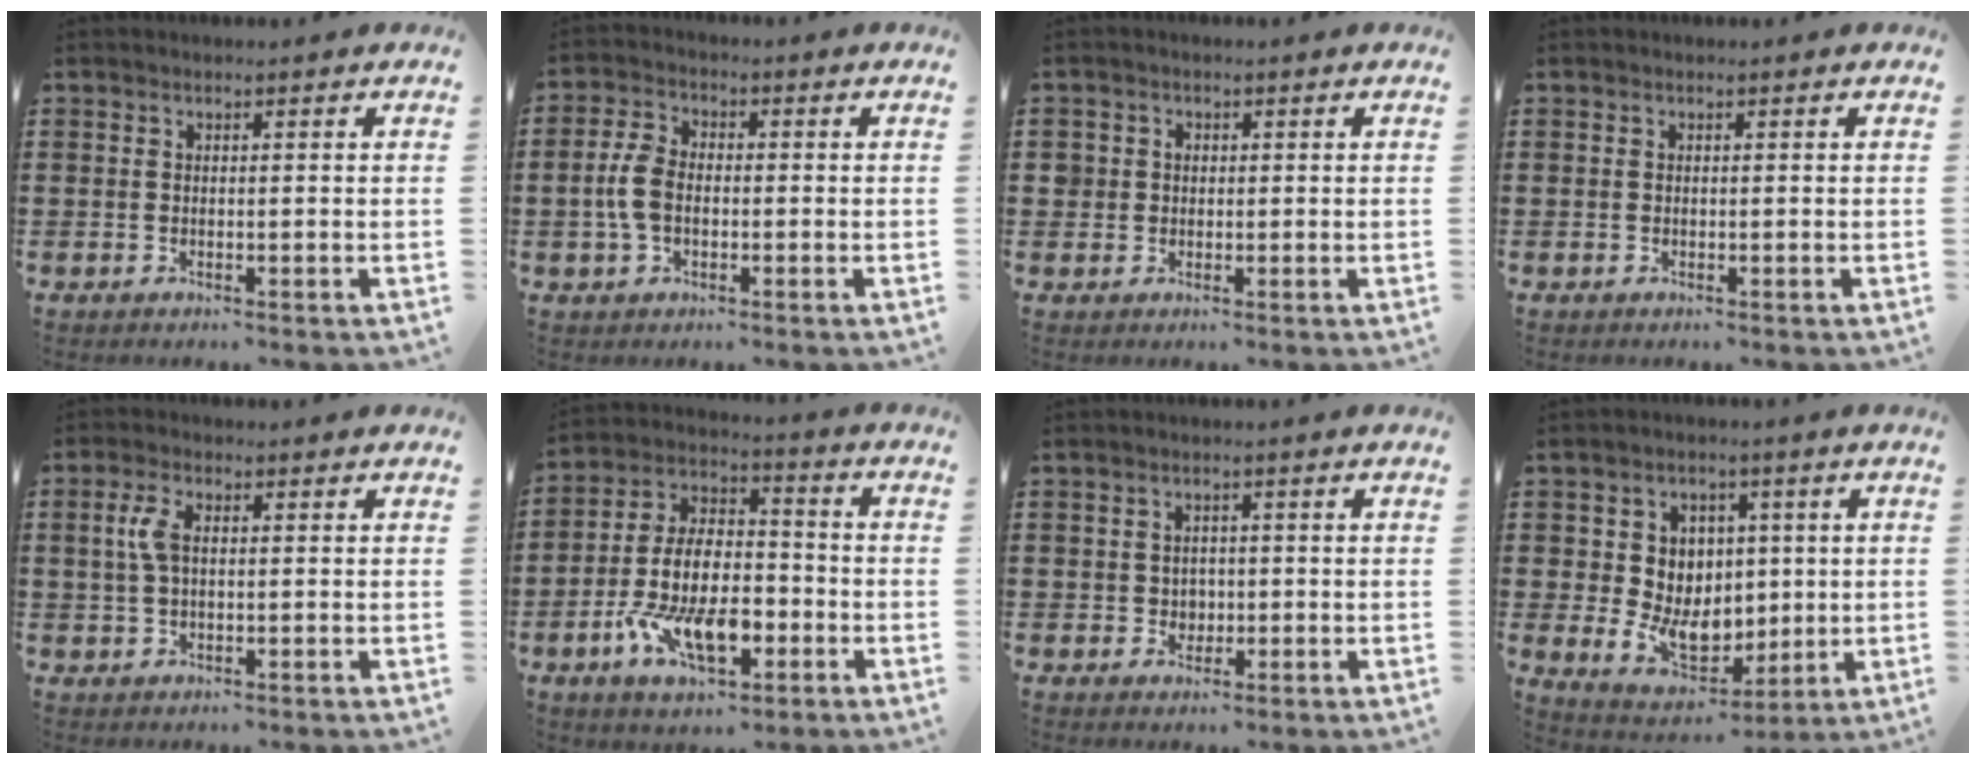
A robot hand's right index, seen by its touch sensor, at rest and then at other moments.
{"total": 4.7, "force": [-0.7, 2.5, 3.9], "torque": [-0.102, -0.007, -0.019]}
{"total": 1.9, "force": [0.2, 1.8, 0.3], "torque": [-0.015, 0.011, 0.002]}
{"total": 0.0}
{"total": 3.8, "force": [0.7, 1.4, 3.4], "torque": [-0.082, 0.004, 0.006]}
{"total": 12.3, "force": [-4.7, 6.1, 9.6], "torque": [-0.216, 0.002, -0.089]}
{"total": 1.8, "force": [-0.1, 1.7, 0.6], "torque": [-0.010, 0.003, -0.007]}
{"total": 8.1, "force": [0.1, 6.8, 4.3], "torque": [-0.099, 0.006, 0.005]}